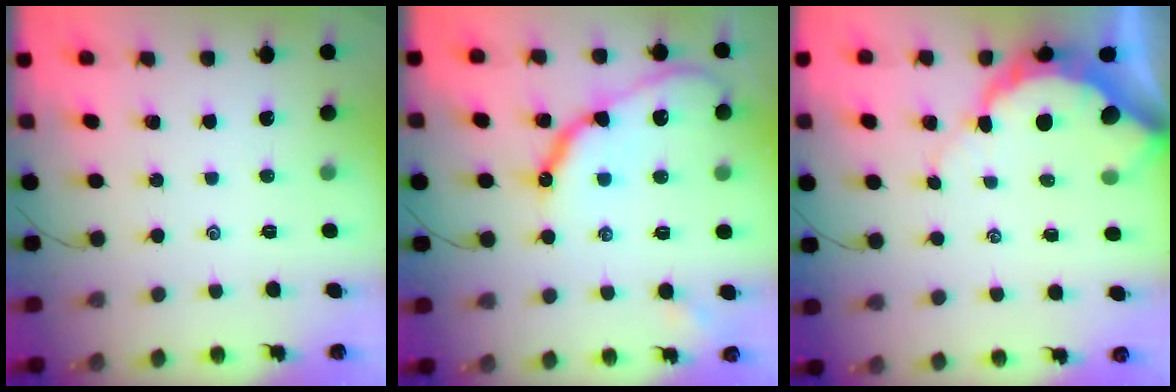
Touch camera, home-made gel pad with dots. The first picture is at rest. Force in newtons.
{"total": 13.1, "press": 13.1, "slide": 1.2}
{"total": 8.3, "press": 8.2, "slide": 0.9}